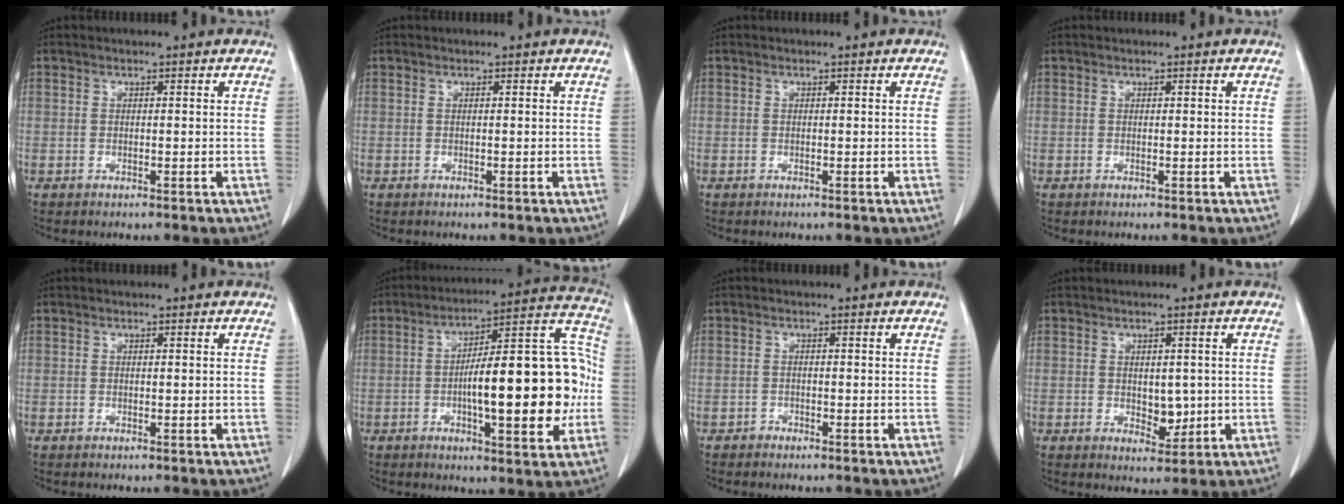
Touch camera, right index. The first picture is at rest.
{"total": 0.0}
{"total": 0.0}
{"total": 0.0}
{"total": 0.0}
{"total": 20.4, "force": [-2.3, 4.9, 19.7], "torque": [-0.272, 0.035, -0.033]}
{"total": 0.7, "force": [-0.6, 0.3, 0.0], "torque": [-0.001, 0.001, -0.014]}
{"total": 3.8, "force": [-0.1, 2.3, 3.1], "torque": [-0.040, -0.006, 0.008]}